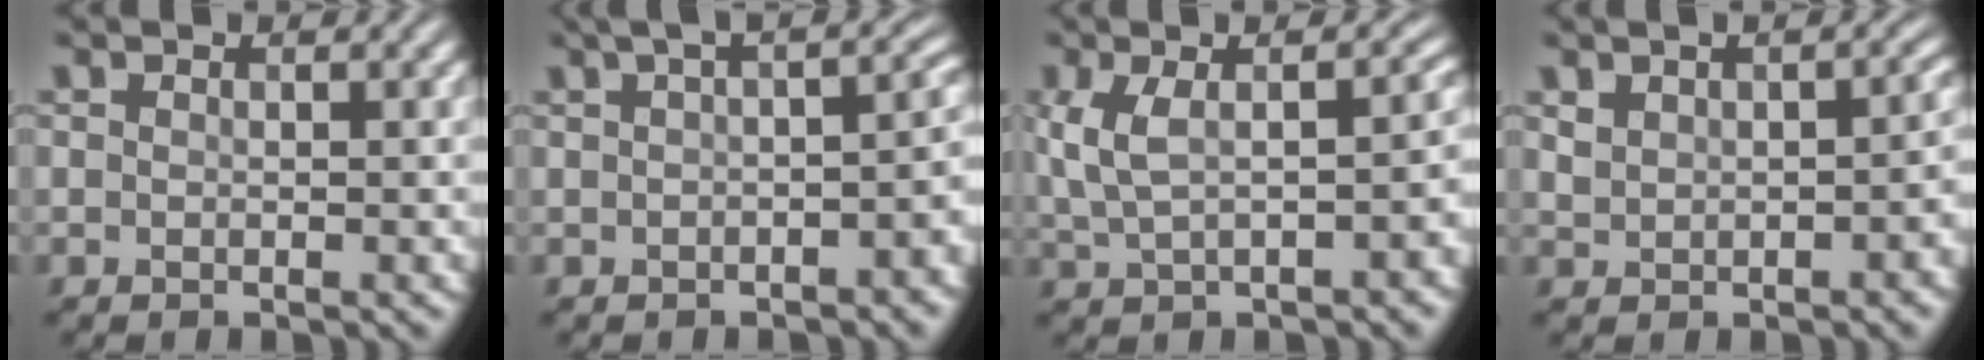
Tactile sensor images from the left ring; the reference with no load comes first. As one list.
[{"total": 7.1, "force": [0.4, 3.0, 6.4], "torque": [-0.052, 0.016, 0.006]}, {"total": 6.8, "force": [0.5, 3.1, 6.0], "torque": [-0.114, 0.005, 0.010]}, {"total": 5.1, "force": [1.0, 3.1, 3.9], "torque": [-0.047, 0.006, 0.026]}]